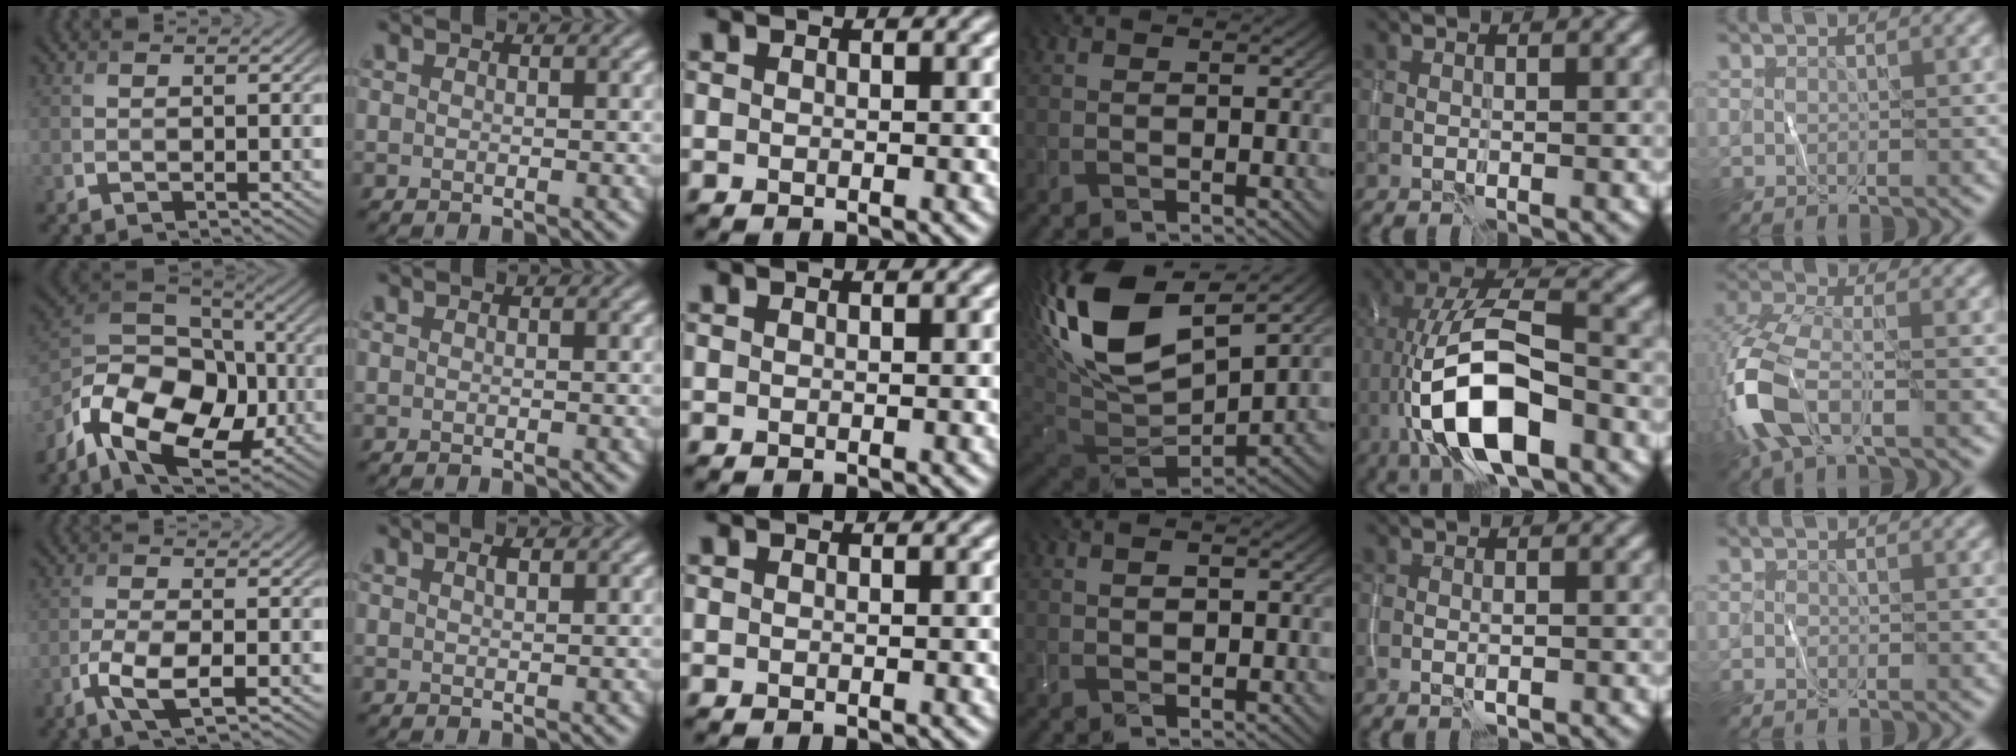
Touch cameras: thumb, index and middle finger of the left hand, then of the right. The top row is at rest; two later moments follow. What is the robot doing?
{"motion": "wipe", "object": "whiteboard"}